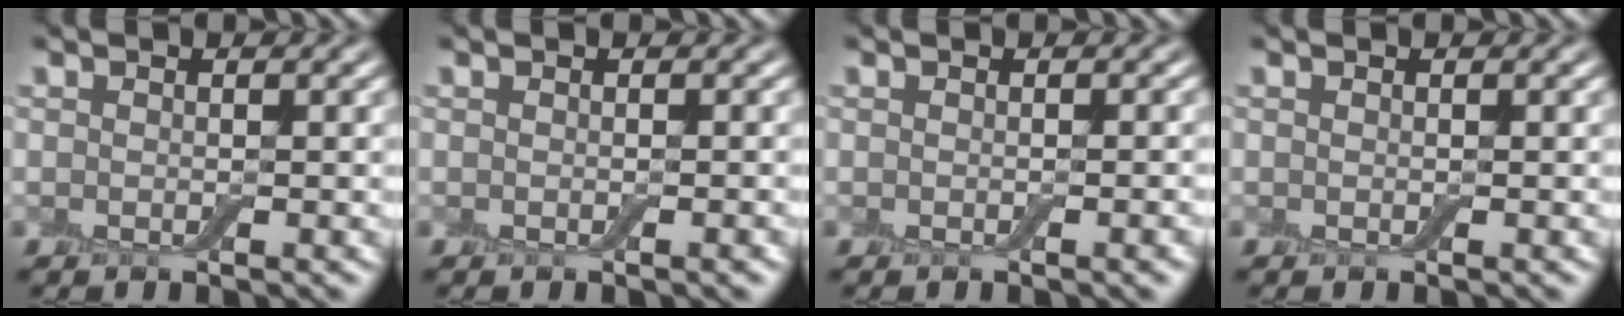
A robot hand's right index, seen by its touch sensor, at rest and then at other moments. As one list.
[{"total": 0.5, "force": [-0.2, 0.0, 0.5], "torque": [-0.005, 0.002, -0.003]}, {"total": 1.2, "force": [-0.4, 0.2, 1.1], "torque": [-0.011, 0.001, -0.006]}, {"total": 0.0}]